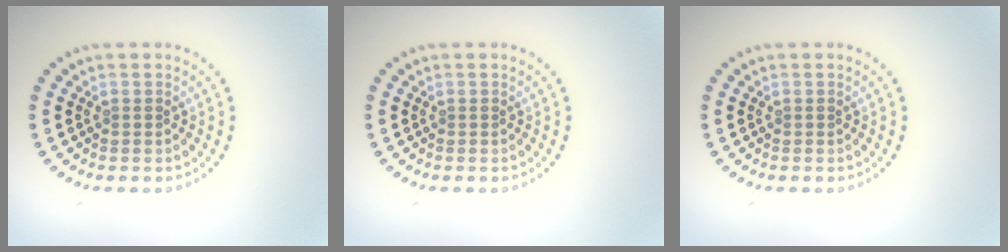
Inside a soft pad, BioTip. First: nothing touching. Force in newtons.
{"total": 0.0}
{"total": 0.0}